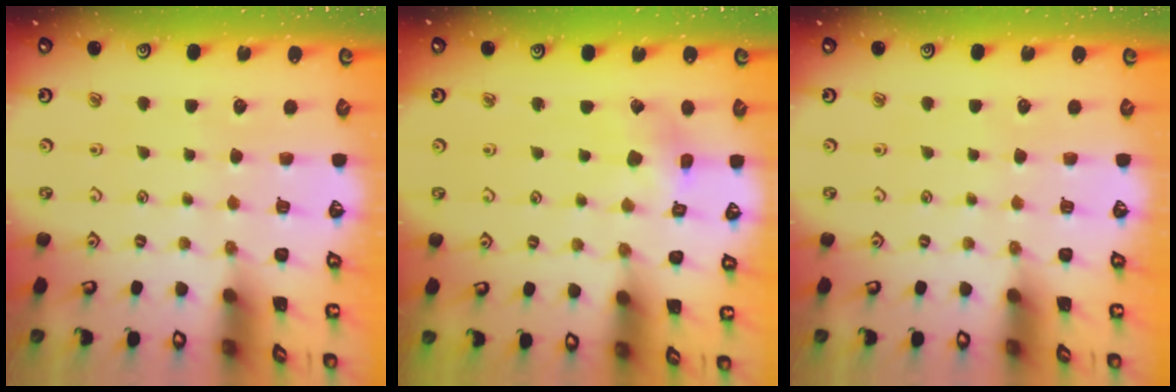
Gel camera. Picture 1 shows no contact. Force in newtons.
{"total": 3.7, "press": 3.7, "slide": 0.4}
{"total": 0.0}